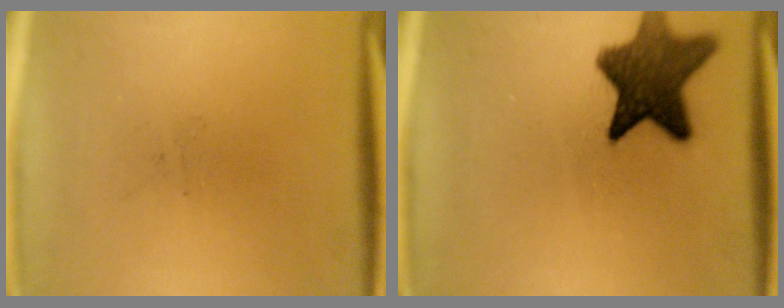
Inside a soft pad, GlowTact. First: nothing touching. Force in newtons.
{"total": 10.7}